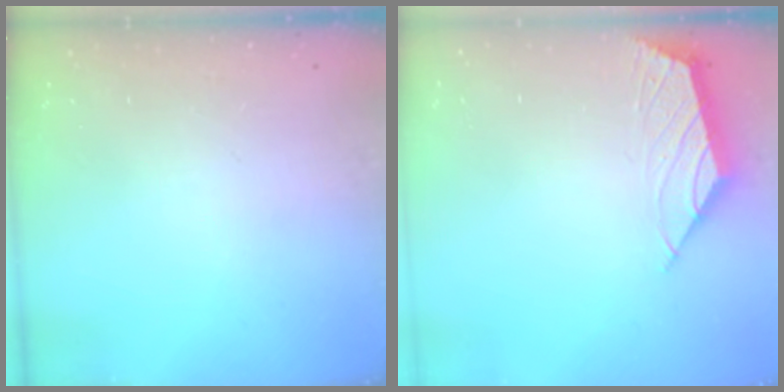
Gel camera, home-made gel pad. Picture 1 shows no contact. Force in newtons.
{"total": 2.2, "press": 2.1, "slide": 0.5}